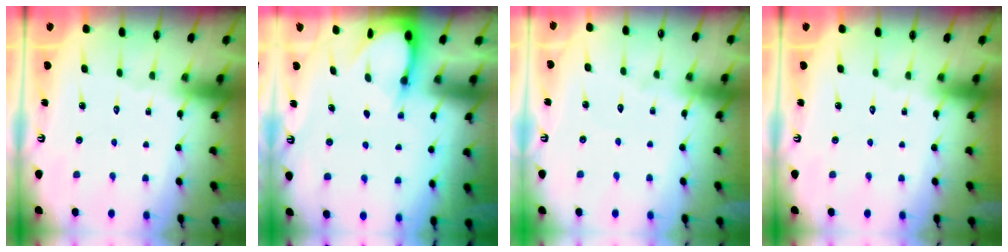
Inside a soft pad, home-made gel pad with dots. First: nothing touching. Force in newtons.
{"total": 3.1, "press": 3.1, "slide": 0.4}
{"total": 2.0, "press": 2.0, "slide": 0.2}
{"total": 0.0}